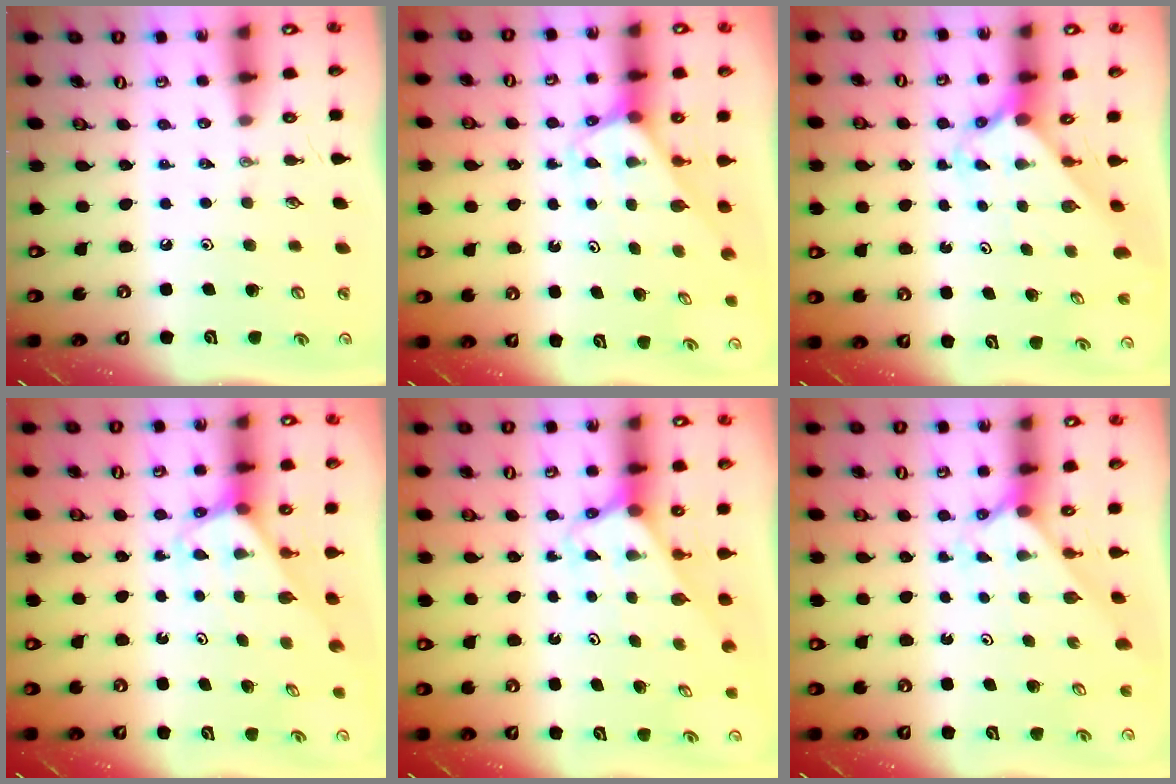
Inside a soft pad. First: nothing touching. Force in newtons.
{"total": 2.5, "press": 2.5, "slide": 0.1}
{"total": 2.4, "press": 2.4, "slide": 0.2}
{"total": 2.7, "press": 2.7, "slide": 0.2}
{"total": 2.5, "press": 2.5, "slide": 0.1}
{"total": 1.9, "press": 1.9, "slide": 0.2}